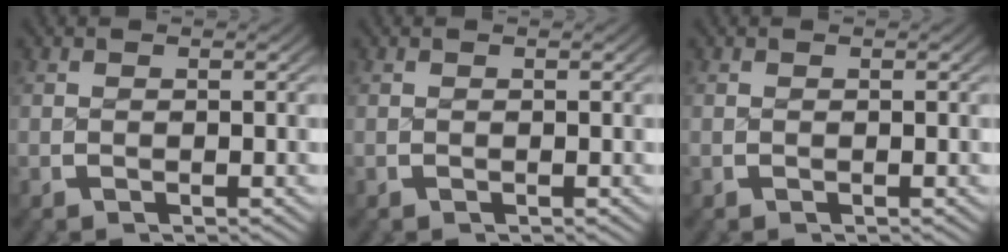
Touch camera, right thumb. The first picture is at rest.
{"total": 0.0}
{"total": 0.0}